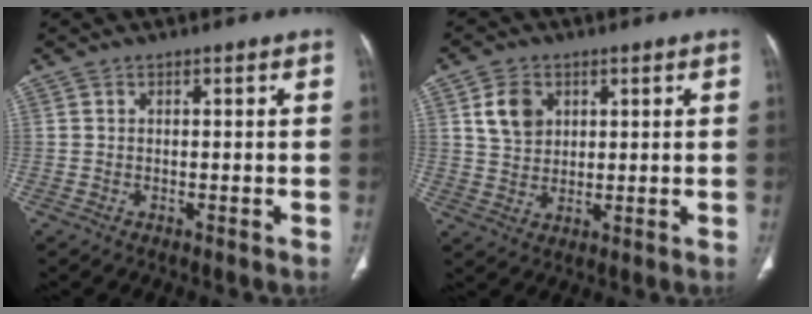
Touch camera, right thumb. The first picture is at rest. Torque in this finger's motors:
{"motor_torque": [0.05, 0.03, 0.46, -0.19, 0.04]}